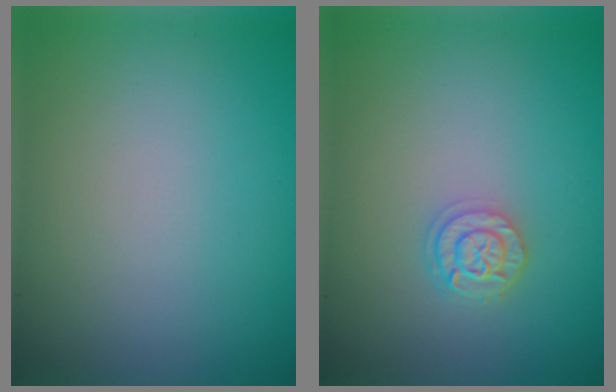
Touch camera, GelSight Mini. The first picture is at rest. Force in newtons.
{"total": 2.4, "press": 2.0, "slide": 1.3}